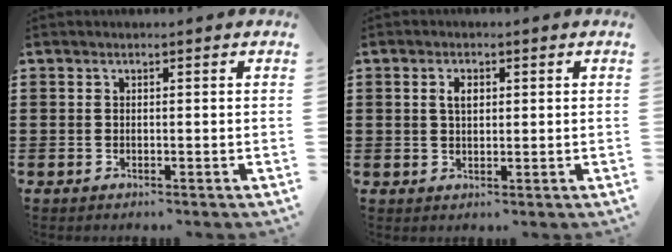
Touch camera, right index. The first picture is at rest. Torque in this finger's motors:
{"motor_torque": [0.43, -0.10, 0.20, 0.08]}